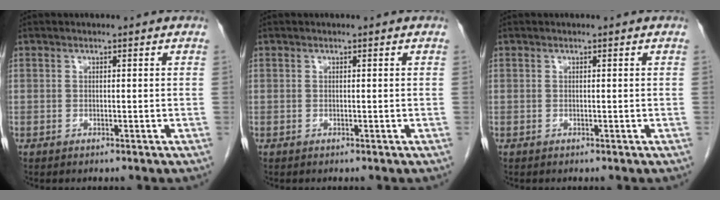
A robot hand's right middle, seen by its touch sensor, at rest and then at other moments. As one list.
[{"total": 0.0}, {"total": 0.0}]